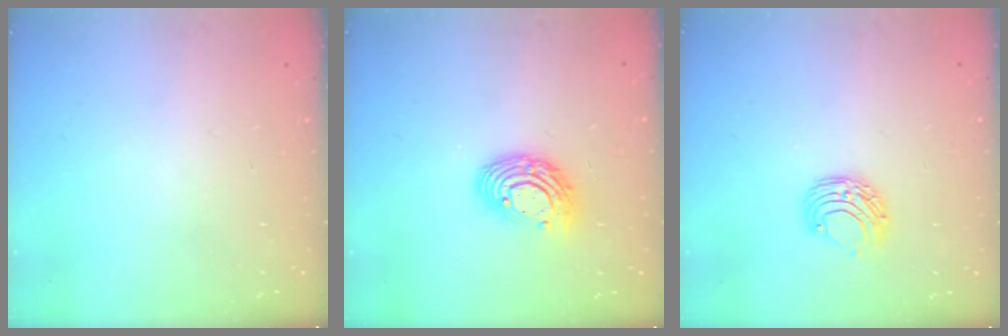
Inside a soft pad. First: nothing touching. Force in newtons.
{"total": 11.3, "press": 11.2, "slide": 1.1}
{"total": 6.8, "press": 6.7, "slide": 0.6}